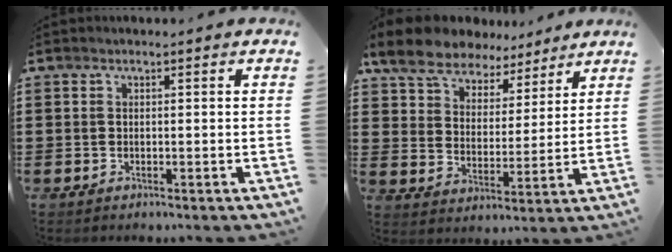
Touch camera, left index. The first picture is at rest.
{"total": 8.3, "force": [7.2, 3.5, 2.3], "torque": [-0.083, -0.027, 0.132]}